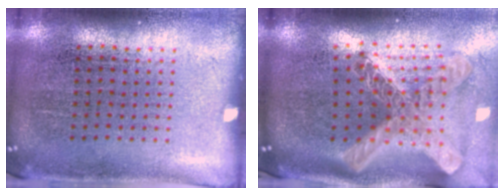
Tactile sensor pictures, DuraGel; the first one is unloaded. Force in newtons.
{"total": 3.0, "press": 2.1, "slide": 2.2}